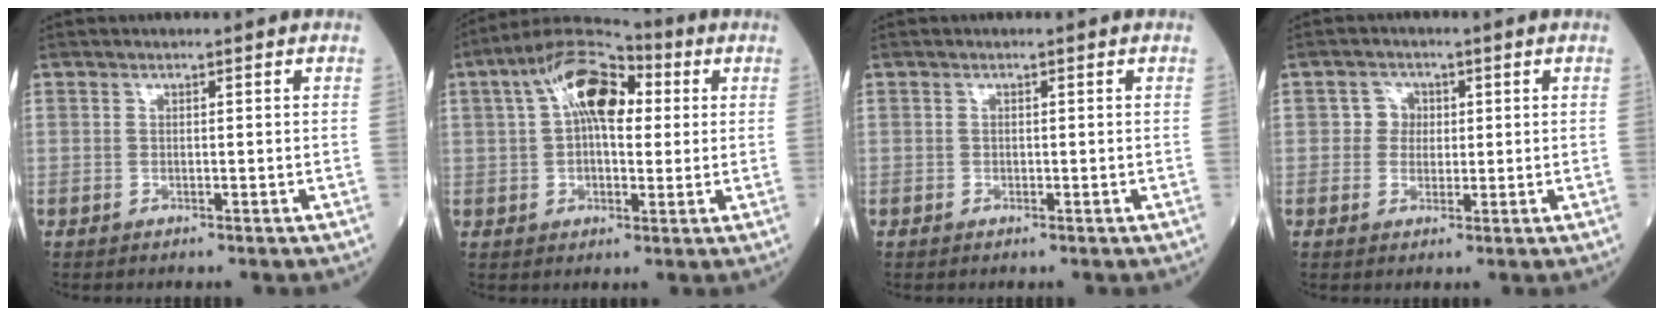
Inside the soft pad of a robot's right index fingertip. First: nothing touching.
{"total": 12.4, "force": [3.6, 5.7, 10.5], "torque": [-0.192, 0.043, 0.053]}
{"total": 0.0}
{"total": 2.7, "force": [0.4, 2.5, 0.8], "torque": [-0.004, 0.006, 0.001]}